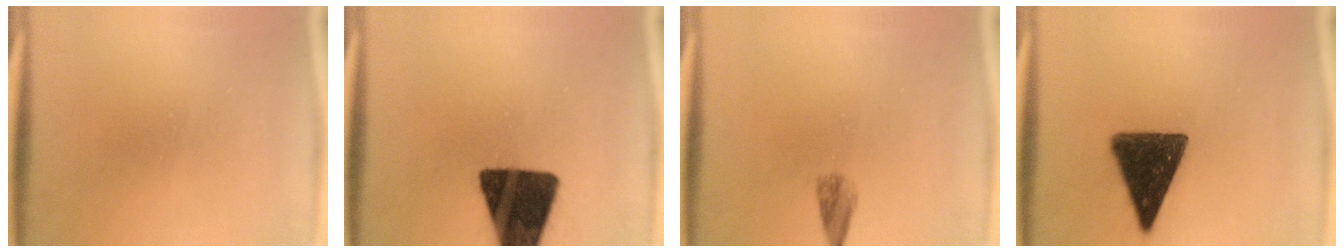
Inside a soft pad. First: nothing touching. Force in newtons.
{"total": 17.9}
{"total": 1.8}
{"total": 13.7}